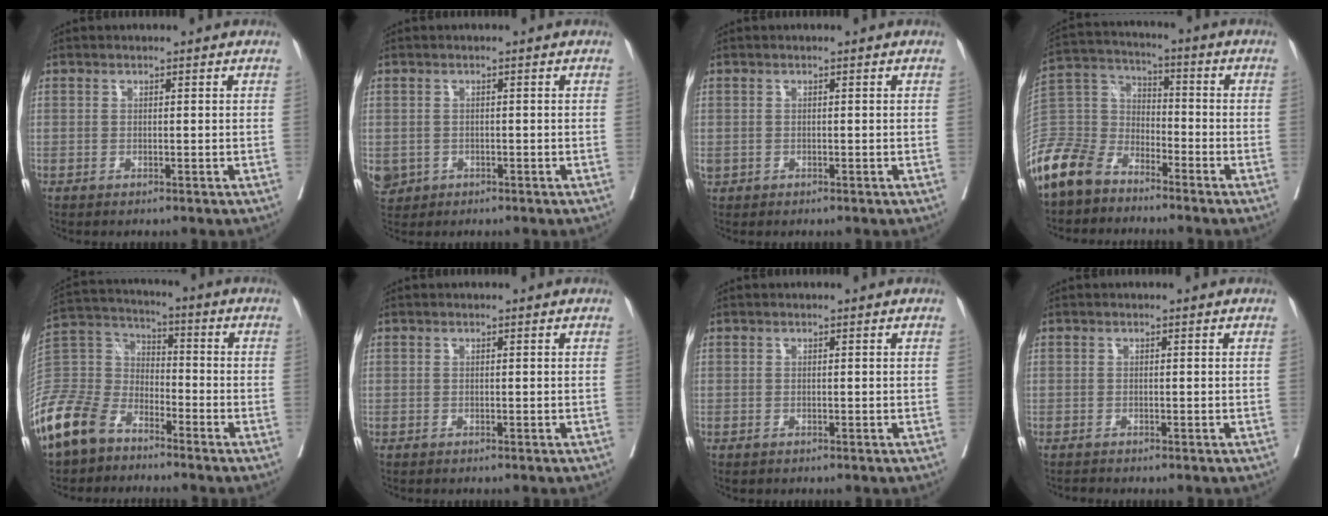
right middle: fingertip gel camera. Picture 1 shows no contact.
{"total": 5.1, "force": [-2.1, 4.5, 1.5], "torque": [-0.040, -0.002, -0.027]}
{"total": 1.2, "force": [-0.3, 1.0, 0.6], "torque": [-0.018, 0.004, 0.001]}
{"total": 12.6, "force": [-9.9, 6.5, 4.1], "torque": [-0.101, 0.011, -0.202]}
{"total": 15.7, "force": [-11.2, 8.9, 6.5], "torque": [-0.168, 0.011, -0.222]}
{"total": 0.0}
{"total": 0.0}
{"total": 0.5, "force": [-0.5, -0.1, -0.1], "torque": [-0.007, -0.005, -0.011]}